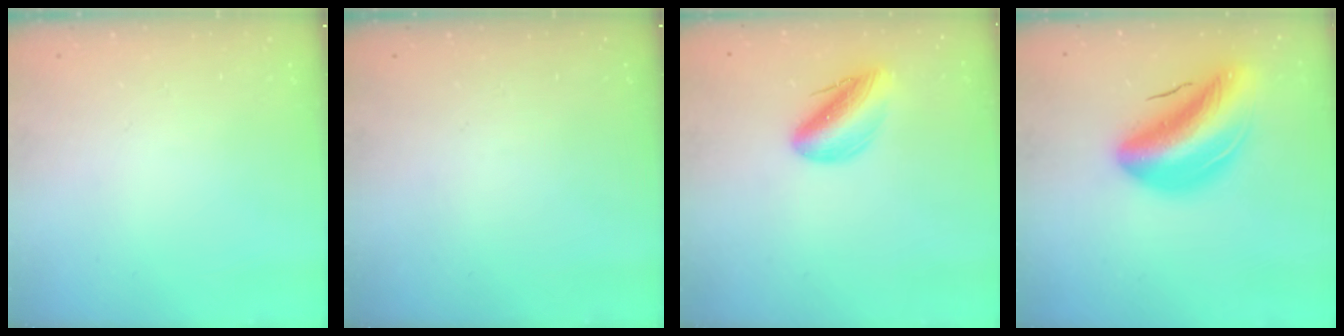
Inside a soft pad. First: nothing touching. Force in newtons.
{"total": 0.0}
{"total": 10.5, "press": 10.1, "slide": 2.7}
{"total": 15.3, "press": 14.7, "slide": 4.2}